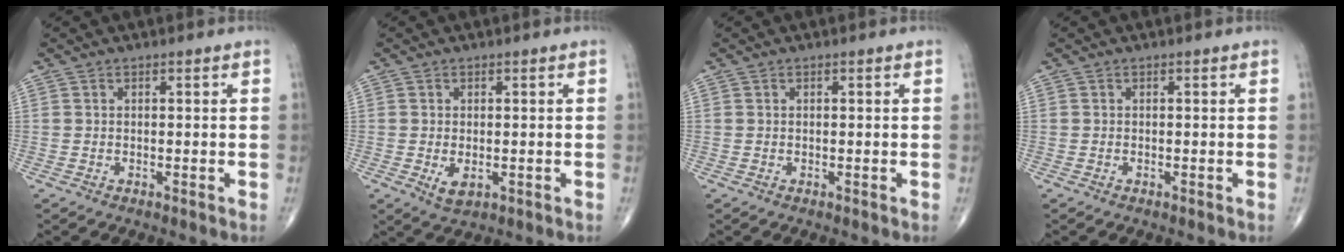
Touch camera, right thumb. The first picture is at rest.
{"total": 3.0, "force": [-0.6, 1.7, 2.4], "torque": [-0.039, -0.007, -0.004]}
{"total": 0.0}
{"total": 0.0}